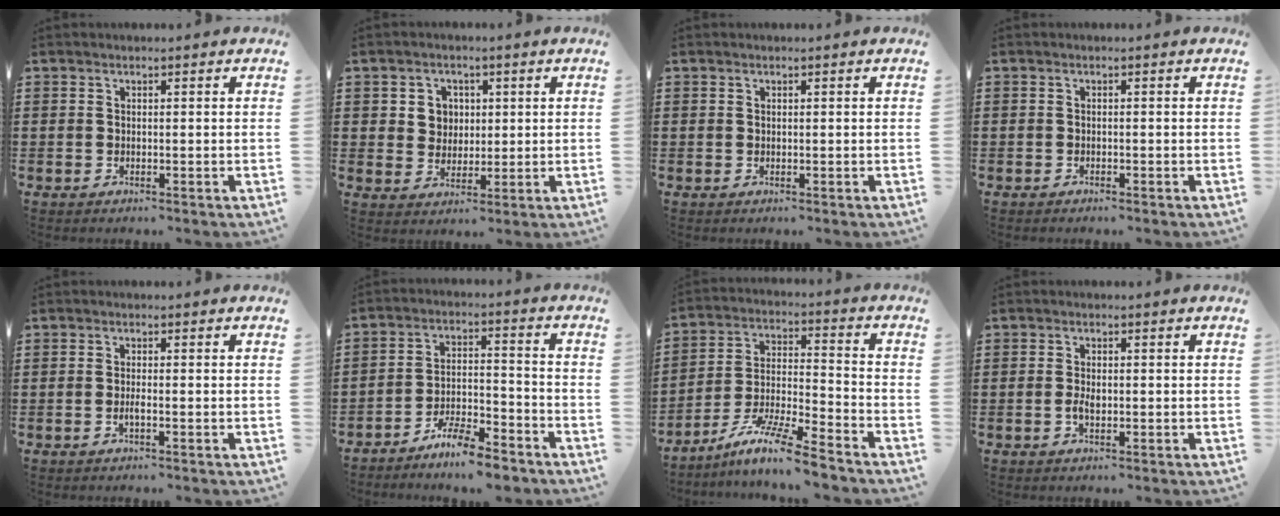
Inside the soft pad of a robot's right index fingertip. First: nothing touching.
{"total": 3.9, "force": [1.1, 3.6, 0.9], "torque": [-0.034, 0.014, 0.017]}
{"total": 0.0}
{"total": 0.7, "force": [-0.7, 0.0, 0.0], "torque": [-0.001, -0.001, -0.015]}
{"total": 1.3, "force": [-0.6, 0.0, 1.2], "torque": [-0.029, -0.007, -0.012]}
{"total": 6.7, "force": [-6.3, 0.5, 2.4], "torque": [-0.052, 0.003, -0.121]}
{"total": 10.5, "force": [-8.8, 0.4, 5.8], "torque": [-0.116, 0.006, -0.174]}
{"total": 1.9, "force": [-0.3, 0.9, 1.6], "torque": [-0.038, -0.002, -0.008]}